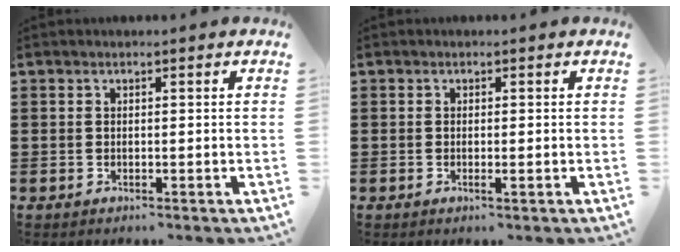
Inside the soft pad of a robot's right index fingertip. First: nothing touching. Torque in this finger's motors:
{"motor_torque": [-0.61, 0.73, 0.00, -0.01]}